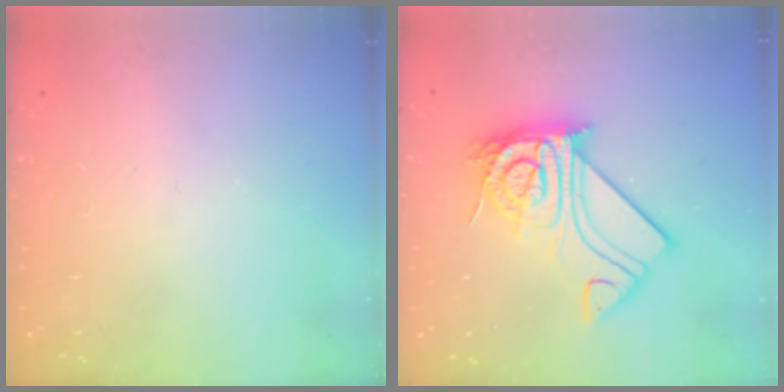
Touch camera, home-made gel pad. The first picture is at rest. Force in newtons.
{"total": 21.6, "press": 21.6, "slide": 2.0}